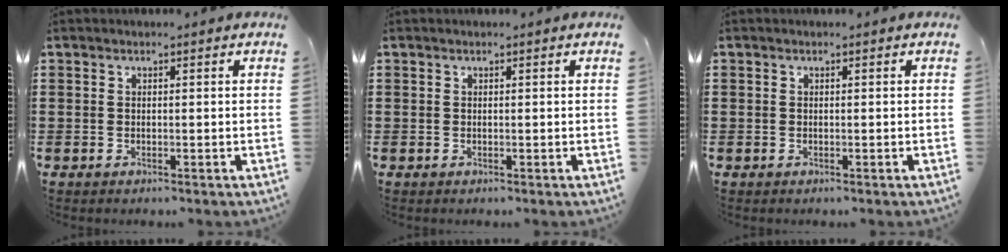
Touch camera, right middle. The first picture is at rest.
{"total": 0.0}
{"total": 0.0}